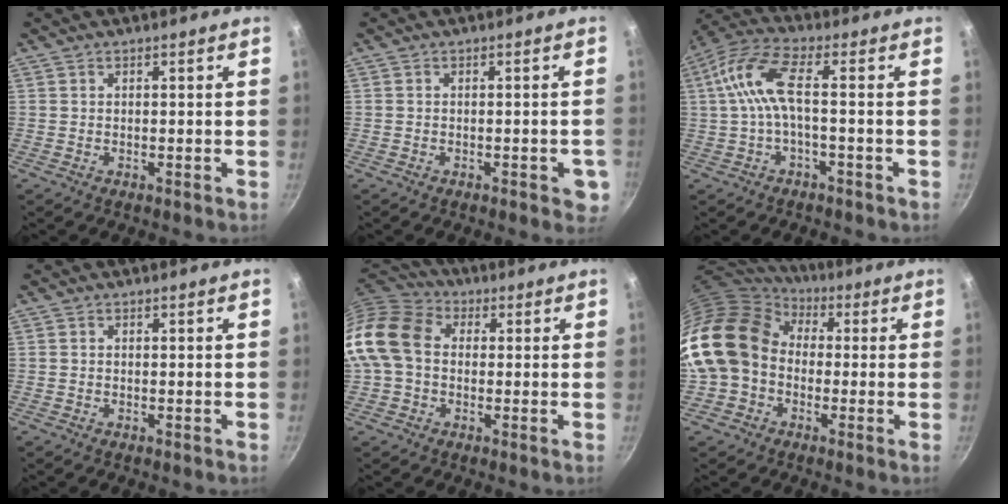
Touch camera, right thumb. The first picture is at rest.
{"total": 3.9, "force": [-1.5, 1.7, 3.2], "torque": [-0.026, 0.005, -0.017]}
{"total": 9.2, "force": [-0.8, 3.0, 8.6], "torque": [-0.198, 0.027, -0.024]}
{"total": 0.0}
{"total": 14.0, "force": [0.6, 10.6, 9.1], "torque": [-0.160, 0.028, -0.007]}
{"total": 17.3, "force": [0.7, 14.2, 9.9], "torque": [-0.179, 0.039, -0.001]}